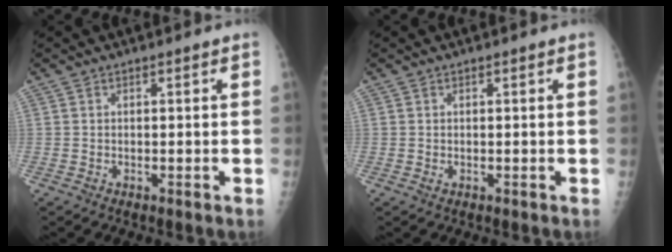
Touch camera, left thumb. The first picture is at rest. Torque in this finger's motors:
{"motor_torque": [-0.18, 0.07, 0.06, -0.03, -0.01]}